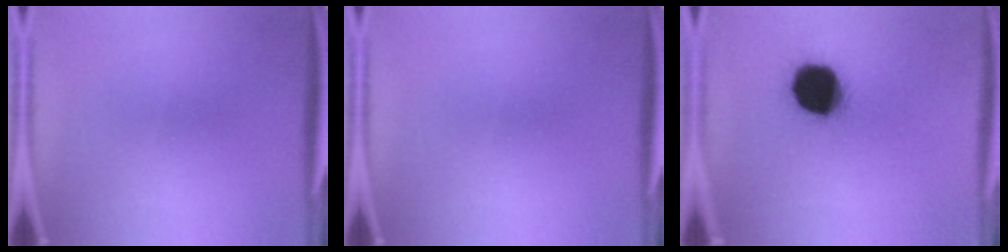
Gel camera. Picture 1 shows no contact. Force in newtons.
{"total": 0.0}
{"total": 18.5}